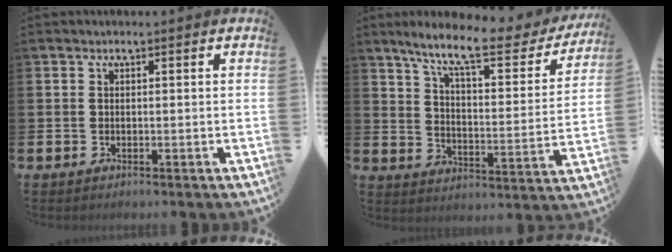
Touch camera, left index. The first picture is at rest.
{"total": 10.1, "force": [8.1, 2.2, 5.7], "torque": [-0.130, -0.045, 0.129]}